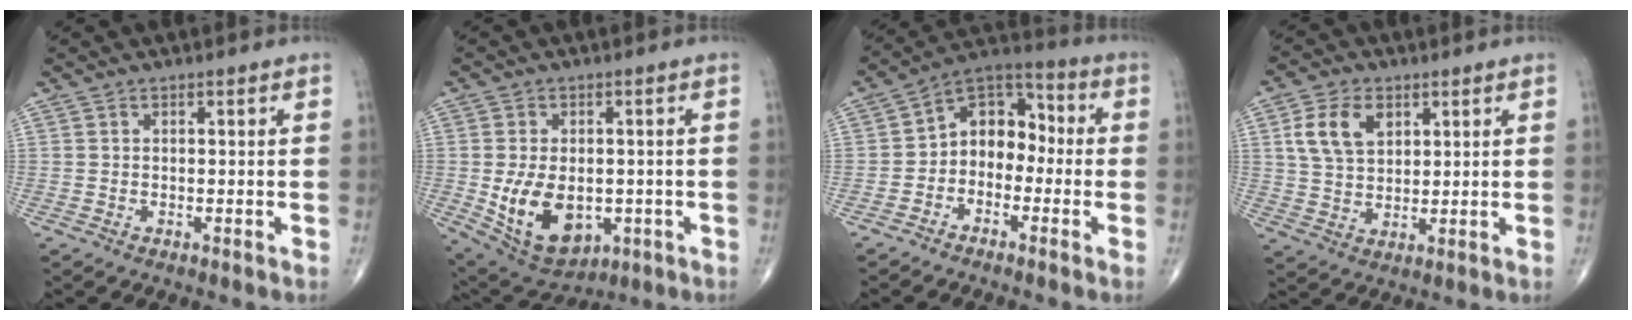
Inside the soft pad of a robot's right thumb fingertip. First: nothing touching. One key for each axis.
{"total": 13.1, "fx": -2.4, "fy": 8.5, "fz": 9.7, "tx": -0.145, "ty": -0.003, "tz": -0.013}
{"total": 10.0, "fx": -1.5, "fy": 7.5, "fz": 6.5, "tx": -0.065, "ty": 0.048, "tz": -0.047}
{"total": 8.7, "fx": 3.3, "fy": 5.8, "fz": 5.6, "tx": -0.097, "ty": -0.007, "tz": 0.064}